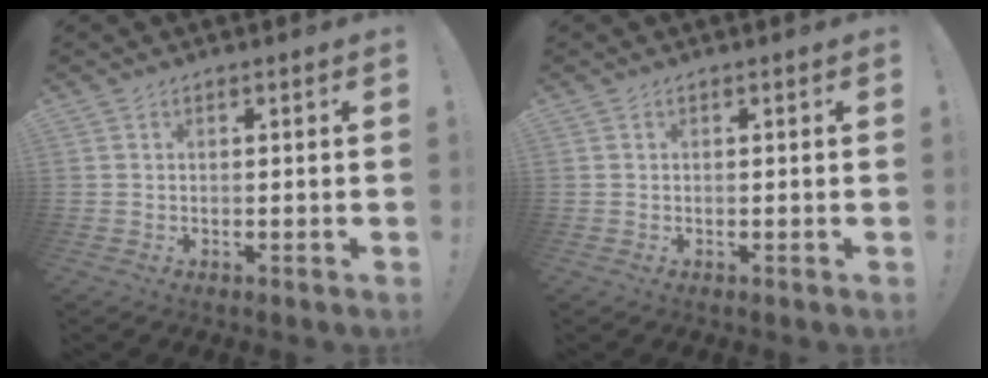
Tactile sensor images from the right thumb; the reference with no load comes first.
{"total": 0.0}